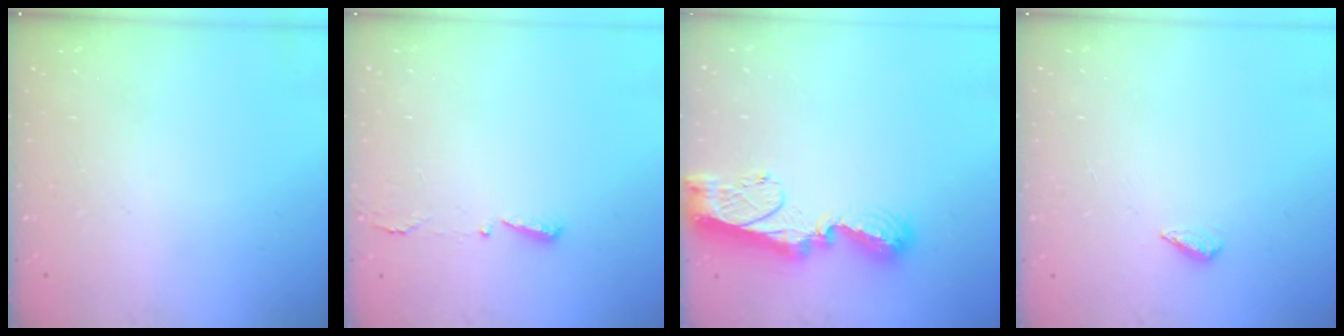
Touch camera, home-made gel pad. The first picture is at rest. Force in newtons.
{"total": 2.9, "press": 2.8, "slide": 0.6}
{"total": 11.3, "press": 11.2, "slide": 1.0}
{"total": 2.1, "press": 1.9, "slide": 0.8}